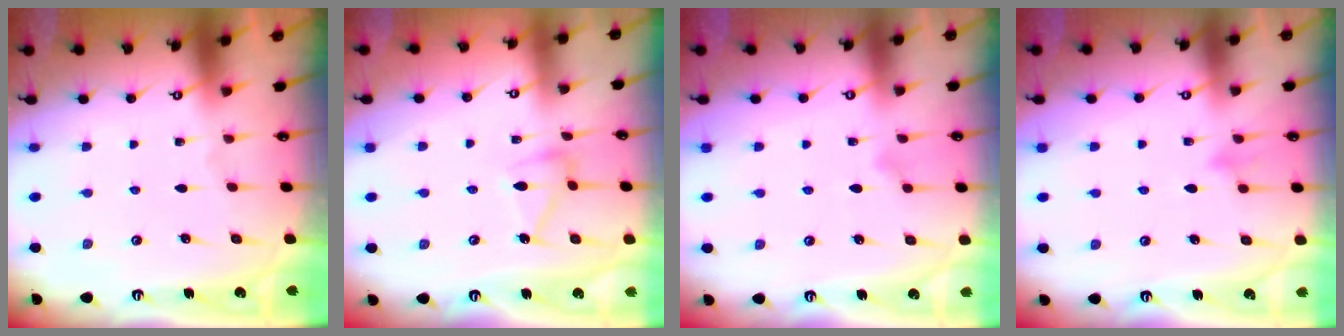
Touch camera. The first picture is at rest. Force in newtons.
{"total": 9.8, "press": 9.8, "slide": 0.5}
{"total": 6.8, "press": 6.5, "slide": 1.8}
{"total": 8.2, "press": 8.2, "slide": 0.8}